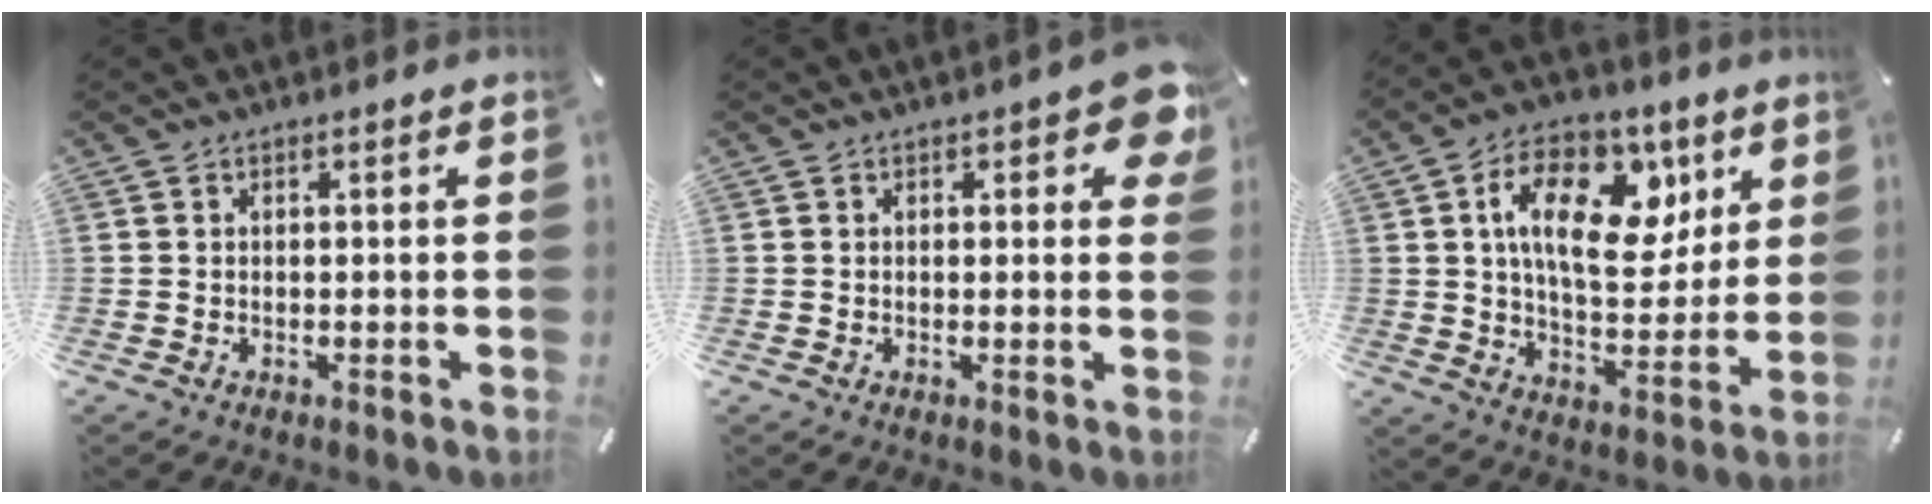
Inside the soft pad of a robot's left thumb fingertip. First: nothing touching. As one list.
[{"total": 5.7, "force": [2.5, 2.6, 4.5], "torque": [-0.052, -0.008, 0.037]}, {"total": 18.6, "force": [6.9, 11.2, 13.2], "torque": [-0.206, -0.021, 0.117]}]